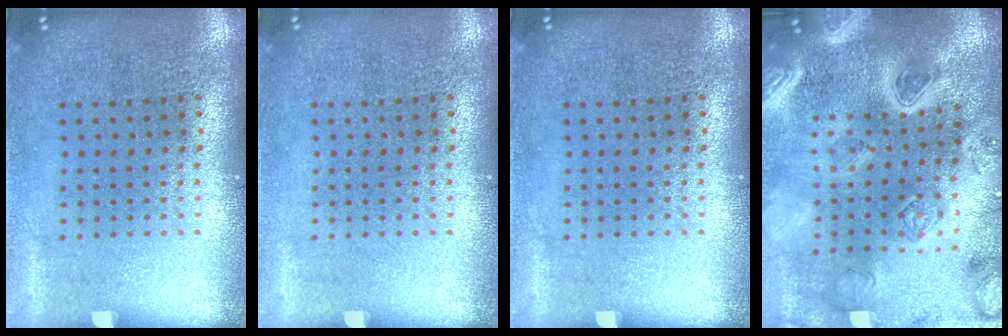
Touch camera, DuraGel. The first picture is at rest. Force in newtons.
{"total": 0.0}
{"total": 0.0}
{"total": 4.9, "press": 4.2, "slide": 2.5}